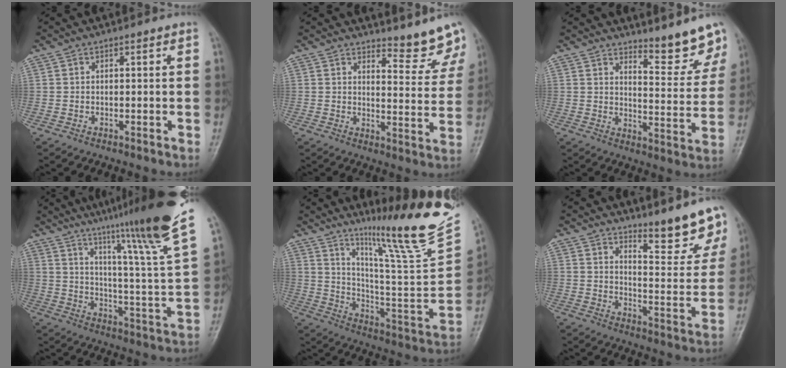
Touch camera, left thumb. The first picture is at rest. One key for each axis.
{"total": 8.2, "fx": 7.9, "fy": 1.7, "fz": 1.8, "tx": 0.003, "ty": -0.077, "tz": 0.094}
{"total": 9.2, "fx": 8.1, "fy": 1.8, "fz": 4.0, "tx": -0.029, "ty": -0.076, "tz": 0.112}
{"total": 23.1, "fx": 16.5, "fy": 0.4, "fz": 16.1, "tx": -0.223, "ty": -0.085, "tz": 0.237}
{"total": 23.6, "fx": 17.5, "fy": 0.9, "fz": 15.9, "tx": -0.221, "ty": -0.117, "tz": 0.279}
{"total": 10.9, "fx": 8.9, "fy": 2.1, "fz": 5.9, "tx": -0.049, "ty": -0.076, "tz": 0.128}